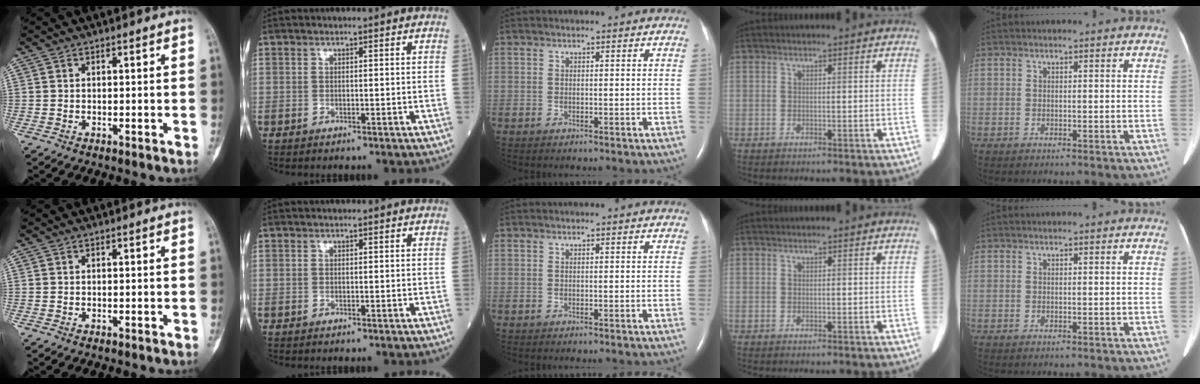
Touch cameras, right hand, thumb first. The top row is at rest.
{}